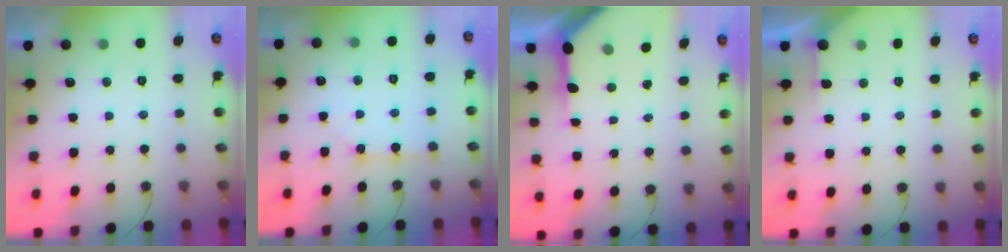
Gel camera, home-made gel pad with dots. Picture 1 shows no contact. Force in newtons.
{"total": 1.8, "press": 1.8, "slide": 0.1}
{"total": 8.5, "press": 8.4, "slide": 1.1}
{"total": 2.9, "press": 2.9, "slide": 0.3}